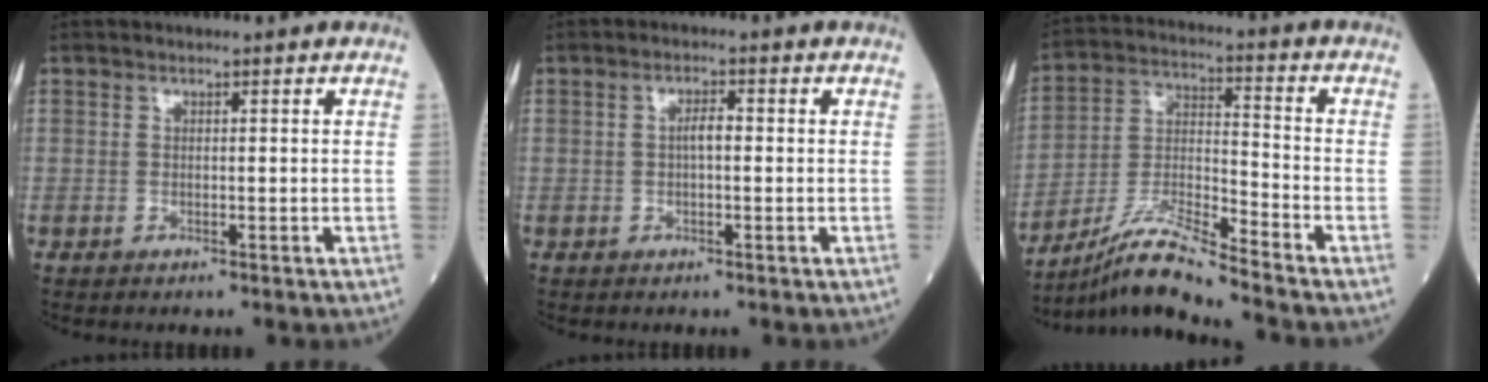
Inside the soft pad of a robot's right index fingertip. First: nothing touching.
{"total": 2.0, "force": [-0.1, 0.6, 1.9], "torque": [-0.034, 0.006, -0.003]}
{"total": 10.4, "force": [-9.2, -1.5, 4.6], "torque": [-0.098, -0.013, -0.170]}